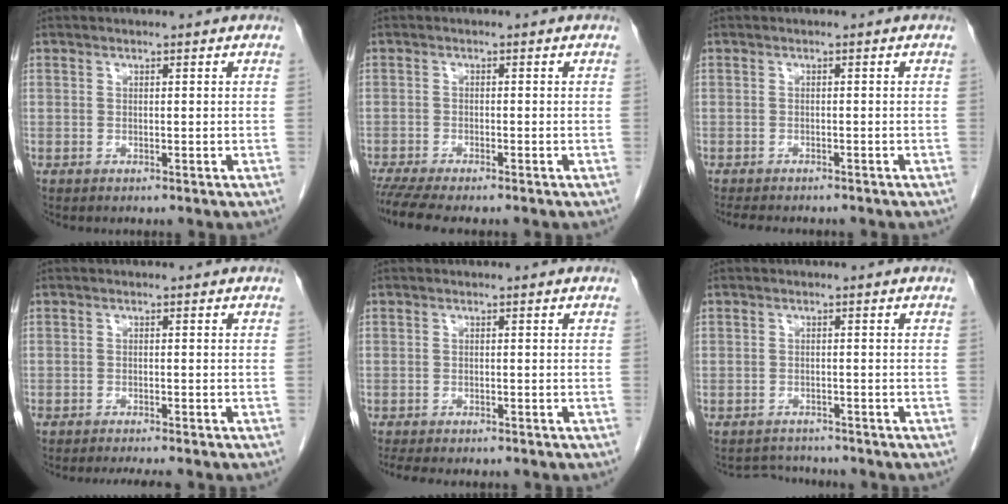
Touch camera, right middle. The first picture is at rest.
{"total": 6.1, "force": [-5.2, 0.5, 3.2], "torque": [-0.049, -0.013, -0.085]}
{"total": 6.0, "force": [-5.1, 1.7, 2.5], "torque": [-0.038, -0.007, -0.070]}
{"total": 5.5, "force": [-4.8, 0.6, 2.5], "torque": [-0.026, -0.008, -0.069]}
{"total": 6.6, "force": [-5.7, 1.7, 2.9], "torque": [-0.043, -0.007, -0.079]}
{"total": 2.9, "force": [-2.7, 0.8, -0.9], "torque": [0.007, -0.002, -0.045]}